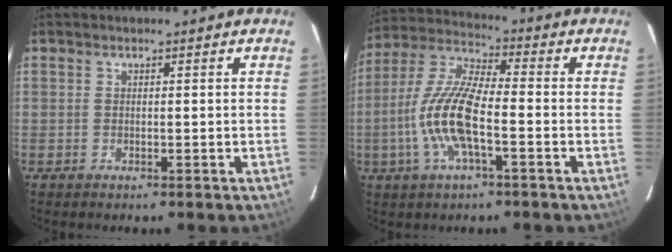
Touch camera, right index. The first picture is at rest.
{"total": 13.2, "force": [-3.7, 3.7, 12.1], "torque": [-0.256, -0.001, -0.077]}